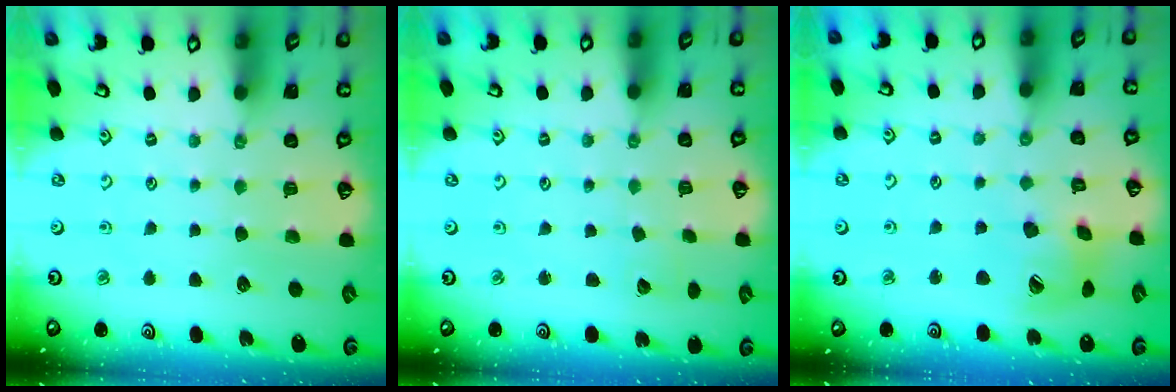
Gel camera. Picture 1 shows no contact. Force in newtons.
{"total": 1.4, "press": 1.4, "slide": 0.1}
{"total": 14.9, "press": 14.7, "slide": 2.3}